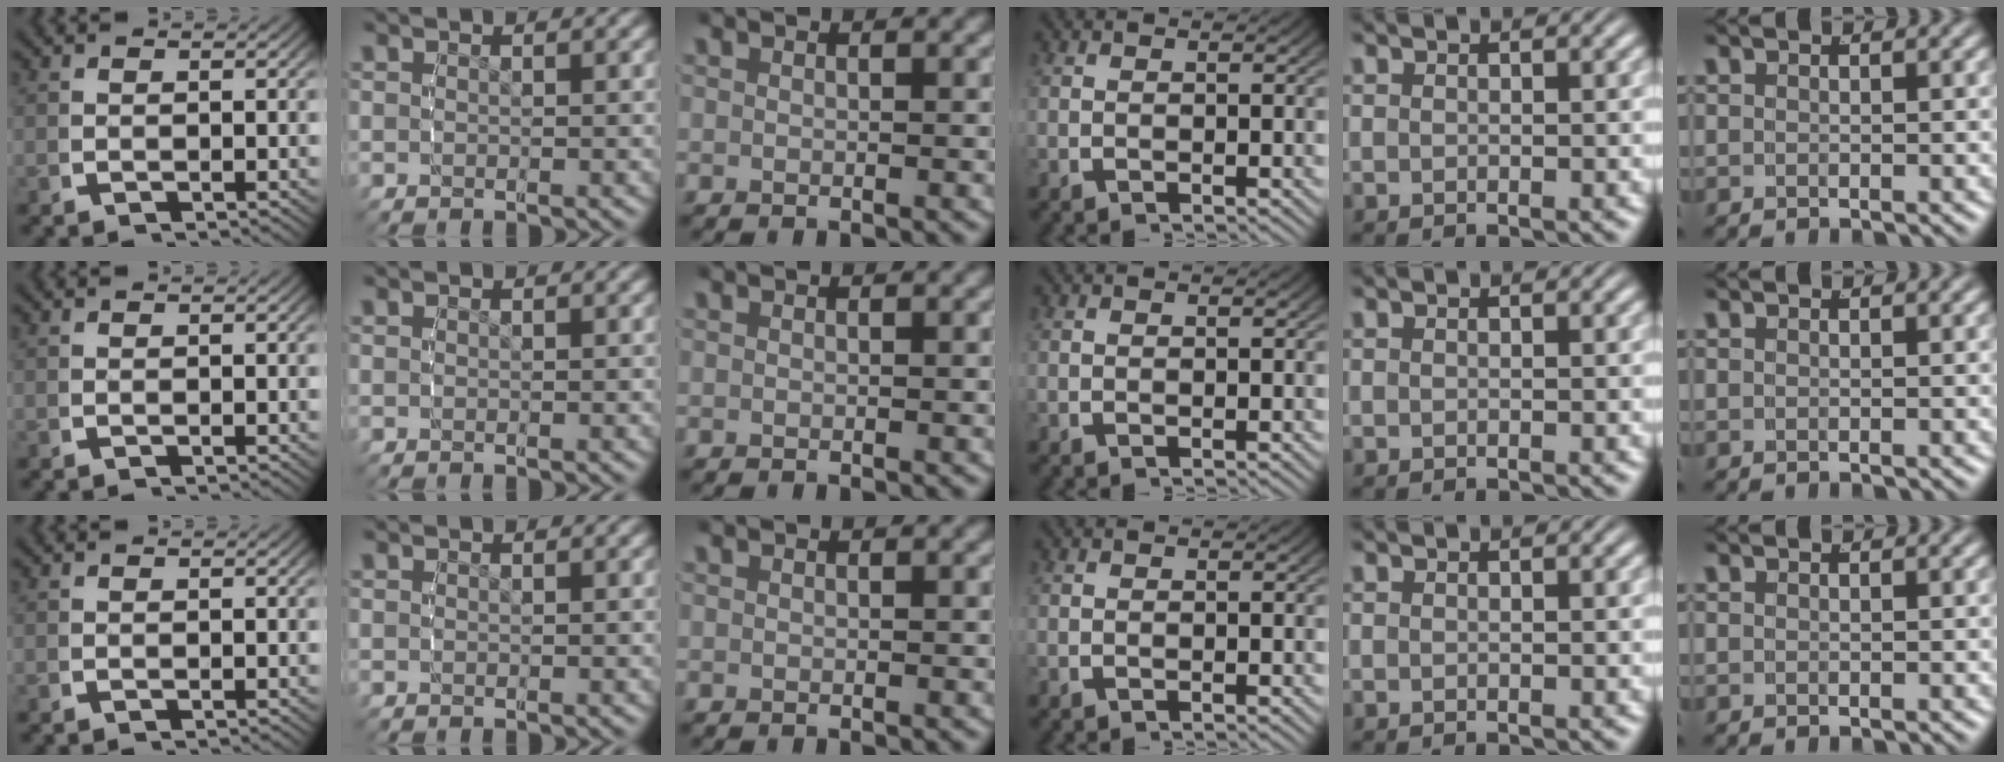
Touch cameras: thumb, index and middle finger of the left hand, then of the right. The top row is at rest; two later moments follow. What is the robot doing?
{"motion": "reach", "object": "jacket"}